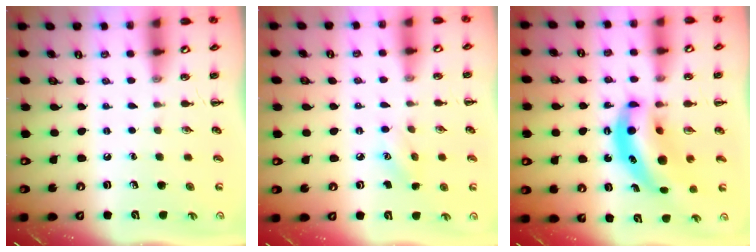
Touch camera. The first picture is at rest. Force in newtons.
{"total": 4.8, "press": 4.6, "slide": 1.3}
{"total": 10.8, "press": 10.4, "slide": 2.9}